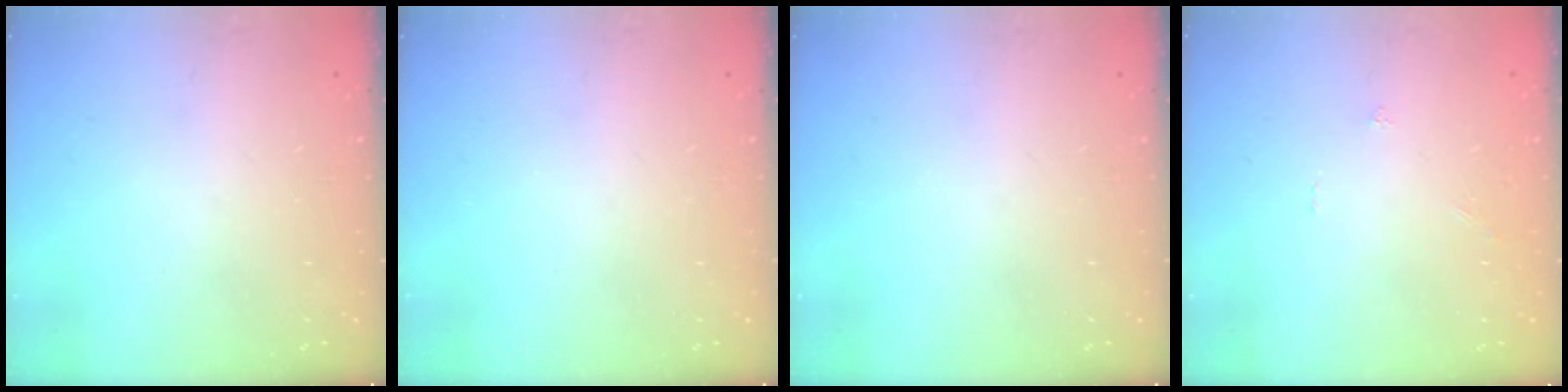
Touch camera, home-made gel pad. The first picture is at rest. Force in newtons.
{"total": 0.0}
{"total": 0.0}
{"total": 0.0}